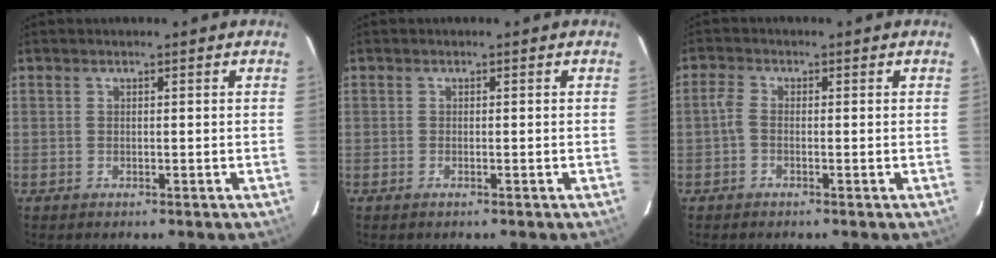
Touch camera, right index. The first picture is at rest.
{"total": 0.7, "force": [-0.5, 0.0, 0.5], "torque": [-0.008, 0.002, -0.010]}
{"total": 1.9, "force": [-0.7, 1.0, 1.4], "torque": [-0.035, 0.006, -0.018]}